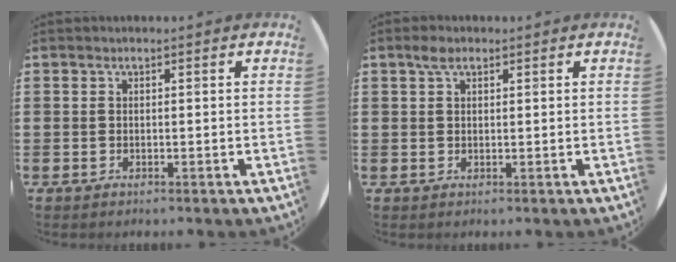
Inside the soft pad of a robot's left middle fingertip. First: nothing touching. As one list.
[{"total": 2.1, "force": [1.4, 1.2, 1.1], "torque": [-0.018, 0.002, 0.023]}]